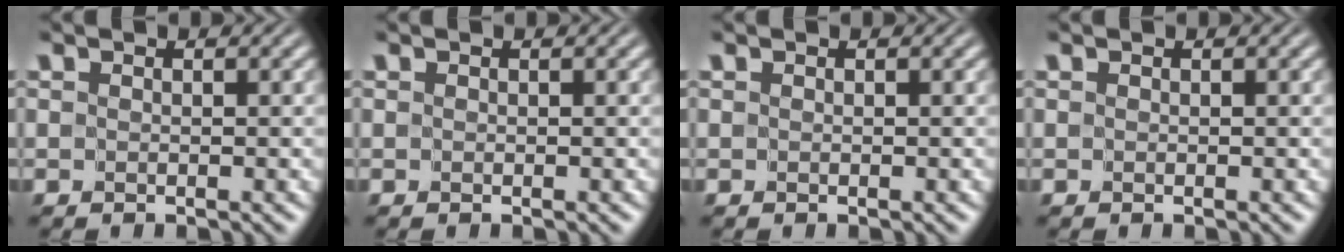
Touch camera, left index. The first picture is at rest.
{"total": 0.0}
{"total": 0.0}
{"total": 0.0}